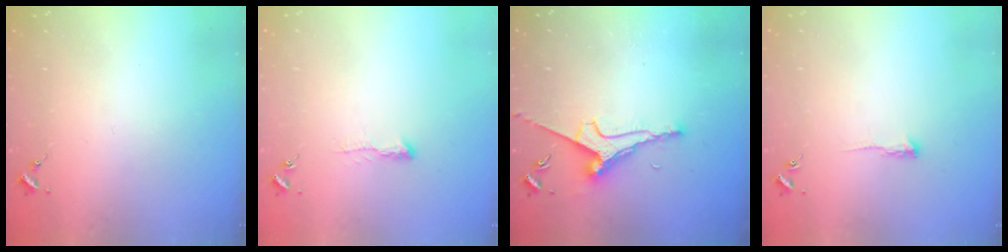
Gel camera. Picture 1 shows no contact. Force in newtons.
{"total": 4.5, "press": 4.4, "slide": 0.7}
{"total": 7.6, "press": 7.5, "slide": 0.9}
{"total": 3.7, "press": 3.7, "slide": 0.5}